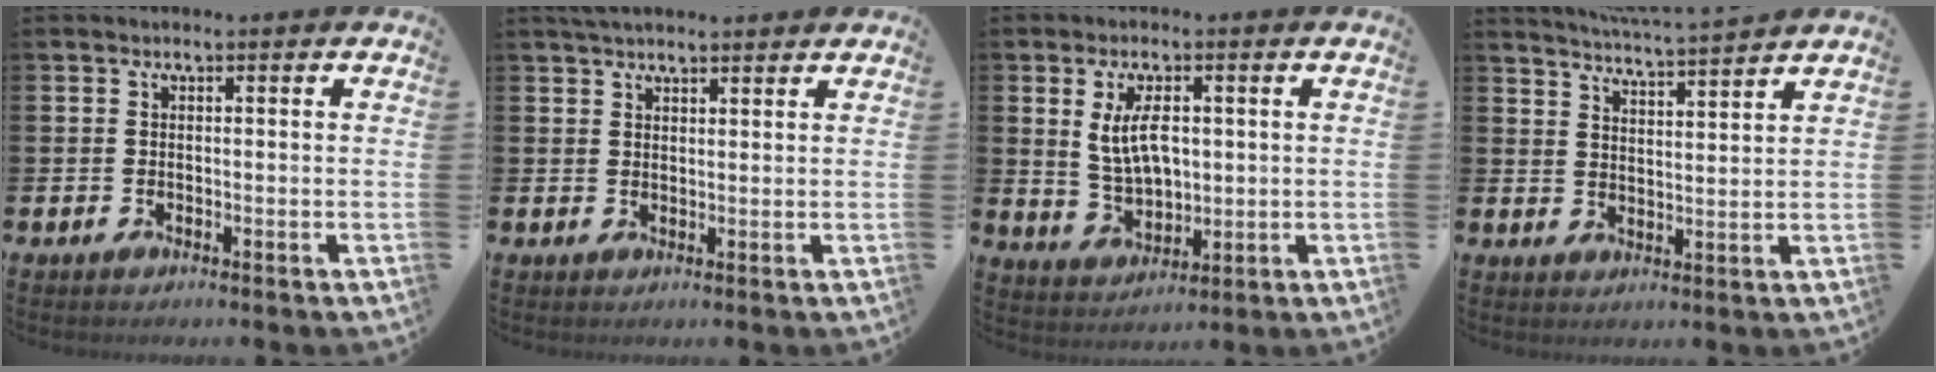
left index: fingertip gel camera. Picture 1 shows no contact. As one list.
[{"total": 2.7, "force": [2.5, 0.6, 0.9], "torque": [-0.021, -0.003, 0.046]}, {"total": 5.9, "force": [1.9, 3.0, 4.8], "torque": [-0.075, -0.001, 0.028]}, {"total": 5.0, "force": [4.9, -0.7, 0.6], "torque": [-0.020, -0.034, 0.086]}]